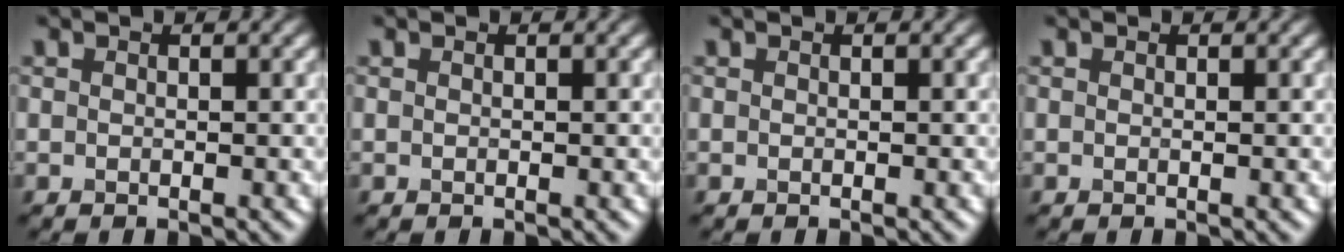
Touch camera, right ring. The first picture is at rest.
{"total": 0.0}
{"total": 0.0}
{"total": 0.0}